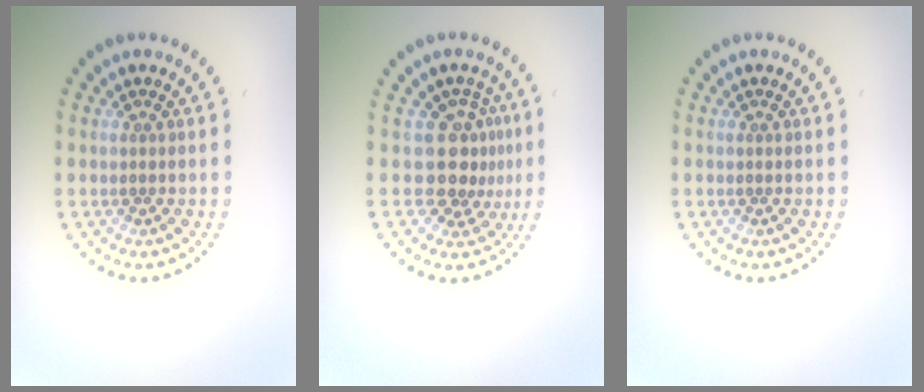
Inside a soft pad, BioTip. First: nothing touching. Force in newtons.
{"total": 3.5, "press": 2.6, "slide": 2.4}
{"total": 0.0}